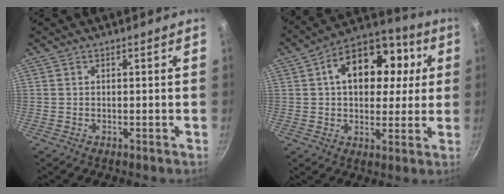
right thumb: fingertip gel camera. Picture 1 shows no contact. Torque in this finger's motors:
{"motor_torque": [-0.37, 2.86, 1.47, 0.47, 0.09]}